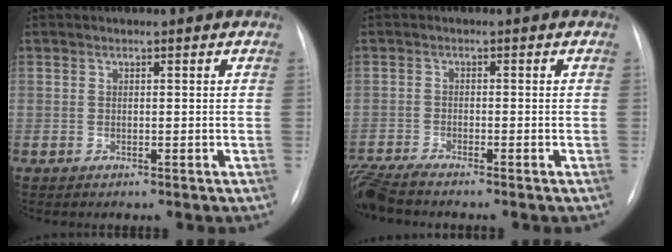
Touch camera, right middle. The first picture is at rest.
{"total": 5.2, "force": [-4.8, -0.2, 1.8], "torque": [-0.035, -0.022, -0.091]}